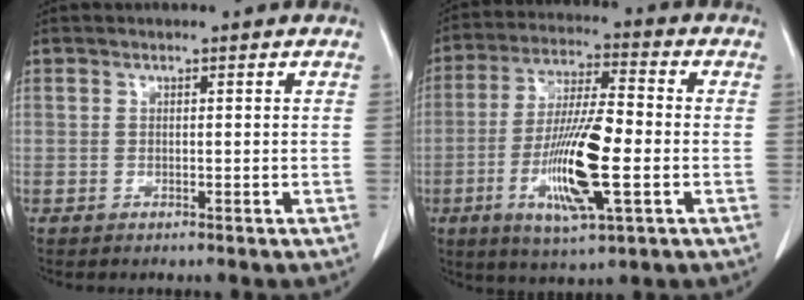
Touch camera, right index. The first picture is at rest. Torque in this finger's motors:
{"motor_torque": [2.07, -0.07, 0.41, 0.21]}